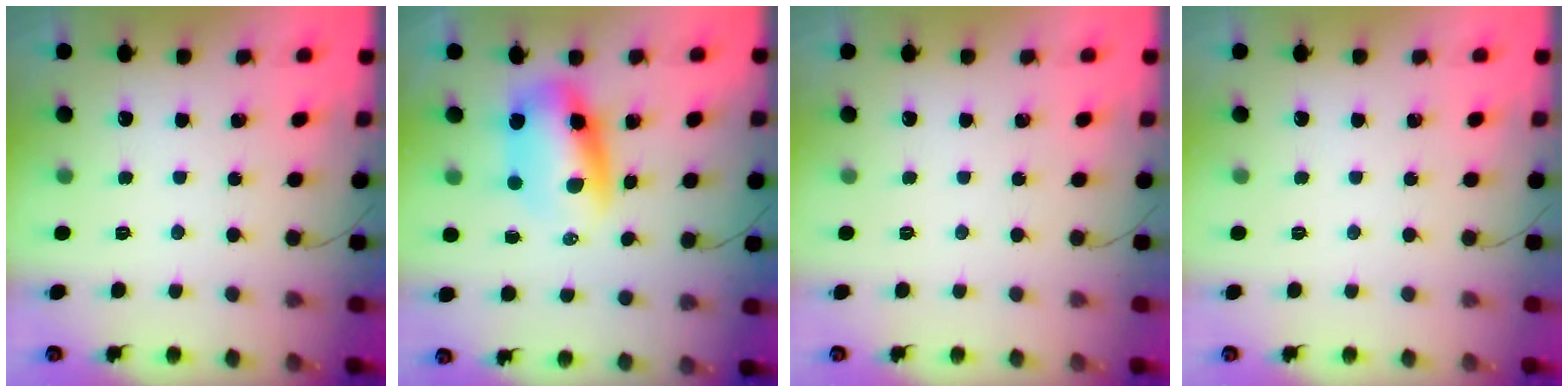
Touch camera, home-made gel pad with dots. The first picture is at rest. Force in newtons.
{"total": 7.8, "press": 7.5, "slide": 2.0}
{"total": 0.0}
{"total": 0.0}